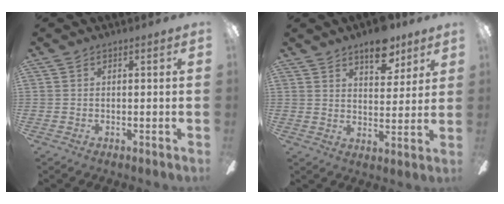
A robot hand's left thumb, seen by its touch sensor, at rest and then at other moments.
{"total": 9.6, "force": [6.9, 4.4, 5.1], "torque": [-0.052, -0.035, 0.115]}